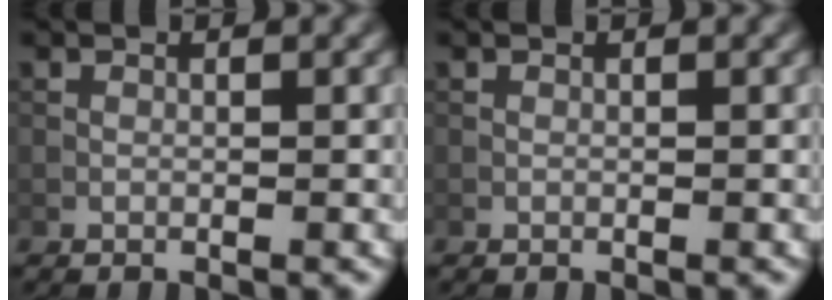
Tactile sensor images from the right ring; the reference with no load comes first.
{"total": 0.0}